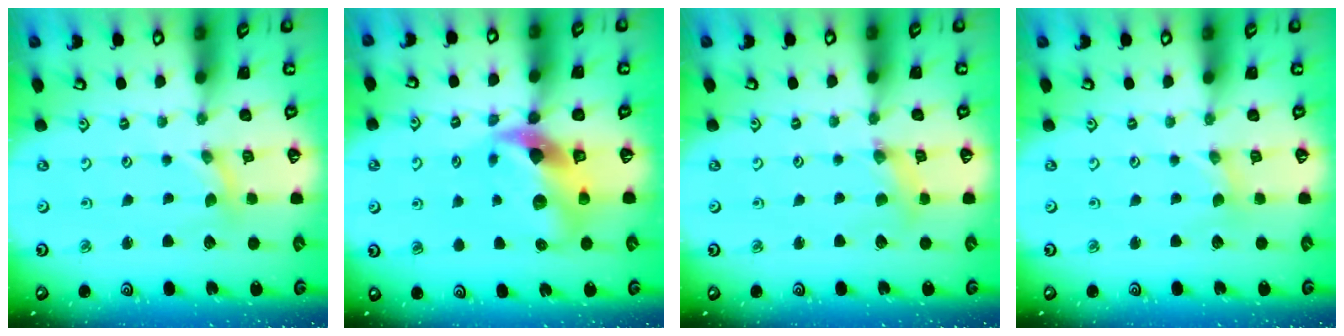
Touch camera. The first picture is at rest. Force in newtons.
{"total": 12.3, "press": 12.2, "slide": 1.7}
{"total": 2.1, "press": 2.1, "slide": 0.3}
{"total": 0.0}